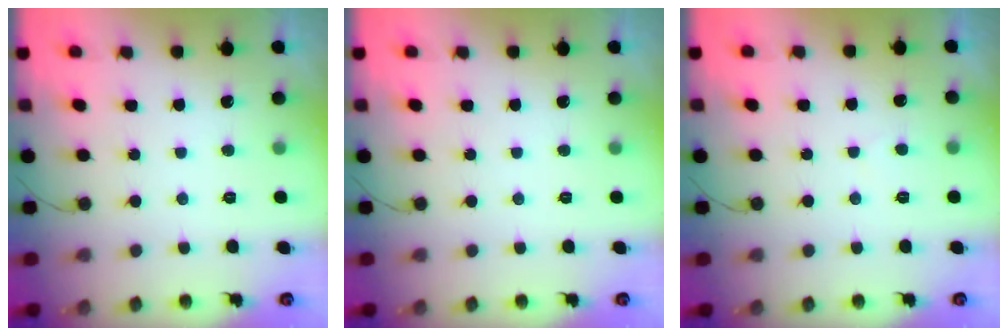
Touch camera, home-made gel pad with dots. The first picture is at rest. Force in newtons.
{"total": 0.0}
{"total": 3.0, "press": 3.0, "slide": 0.3}